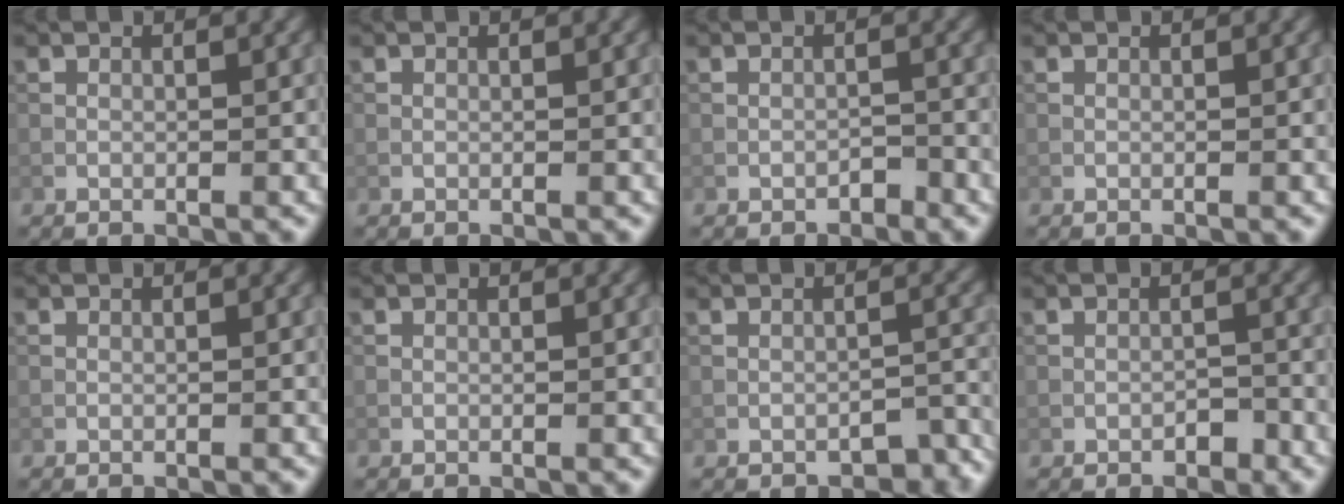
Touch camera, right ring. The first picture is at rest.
{"total": 0.0}
{"total": 0.9, "force": [-0.7, 0.4, 0.3], "torque": [-0.002, 0.002, -0.012]}
{"total": 0.0}
{"total": 0.0}
{"total": 0.0}
{"total": 2.5, "force": [-2.0, 1.1, 1.0], "torque": [-0.007, 0.000, -0.022]}
{"total": 1.2, "force": [-0.8, 0.6, 0.6], "torque": [-0.006, 0.003, -0.013]}